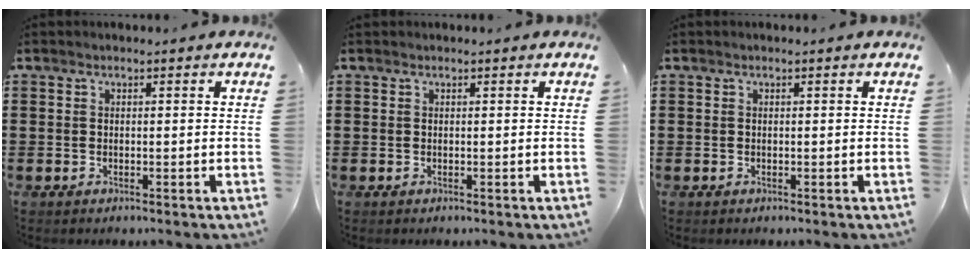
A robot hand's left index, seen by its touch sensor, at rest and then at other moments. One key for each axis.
{"total": 0.0}
{"total": 0.0}